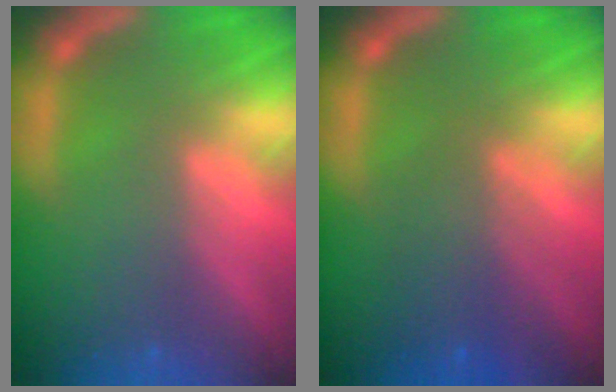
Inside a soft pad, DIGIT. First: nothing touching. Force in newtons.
{"total": 4.1}